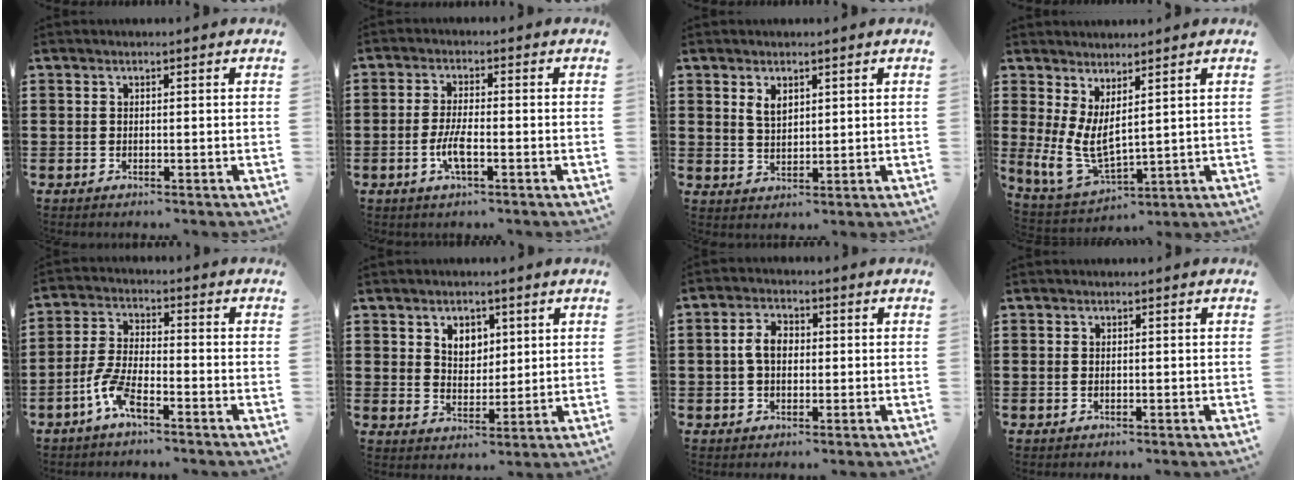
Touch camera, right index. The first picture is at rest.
{"total": 4.0, "force": [-1.5, 1.0, 3.6], "torque": [-0.081, -0.004, -0.033]}
{"total": 2.6, "force": [1.6, 1.5, 1.5], "torque": [-0.033, 0.005, 0.029]}
{"total": 6.3, "force": [1.6, 3.0, 5.3], "torque": [-0.140, -0.023, 0.029]}
{"total": 6.2, "force": [-3.8, 1.5, 4.6], "torque": [-0.118, -0.010, -0.077]}
{"total": 3.9, "force": [2.0, 3.0, 1.4], "torque": [-0.040, 0.011, 0.036]}
{"total": 3.9, "force": [0.0, 2.5, 3.0], "torque": [-0.069, 0.009, -0.004]}
{"total": 0.0}